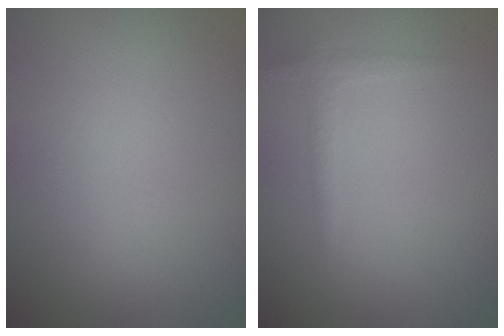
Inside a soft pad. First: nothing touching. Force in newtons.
{"total": 1.2, "press": 1.2, "slide": 0.0}